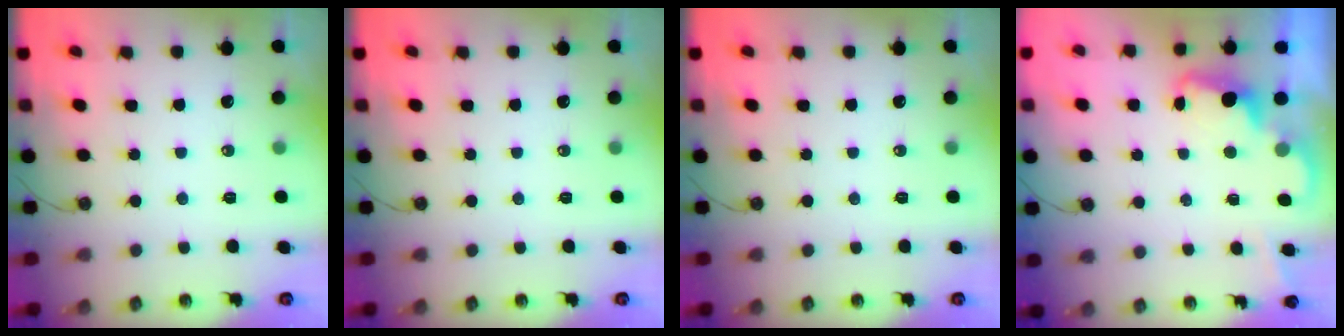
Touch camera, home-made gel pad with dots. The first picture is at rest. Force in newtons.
{"total": 0.0}
{"total": 0.0}
{"total": 2.5, "press": 2.4, "slide": 0.5}